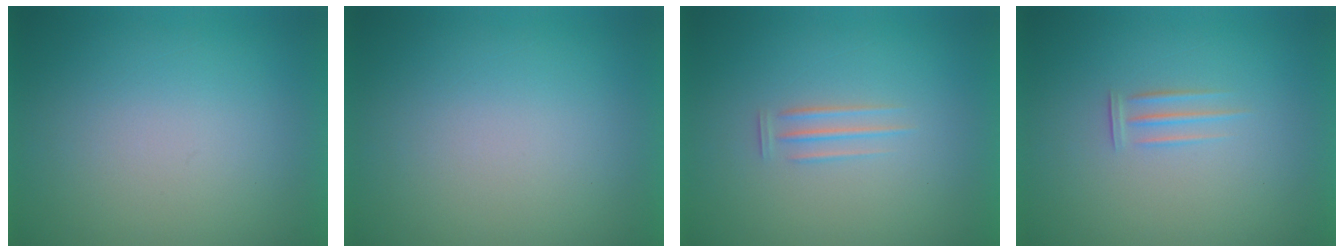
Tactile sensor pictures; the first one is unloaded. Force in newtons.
{"total": 1.0}
{"total": 1.9}
{"total": 1.7}